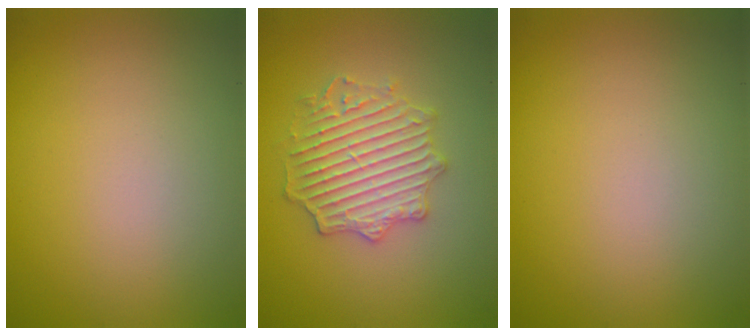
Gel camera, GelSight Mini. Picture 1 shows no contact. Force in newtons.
{"total": 4.1, "press": 4.1, "slide": 0.6}
{"total": 0.0}